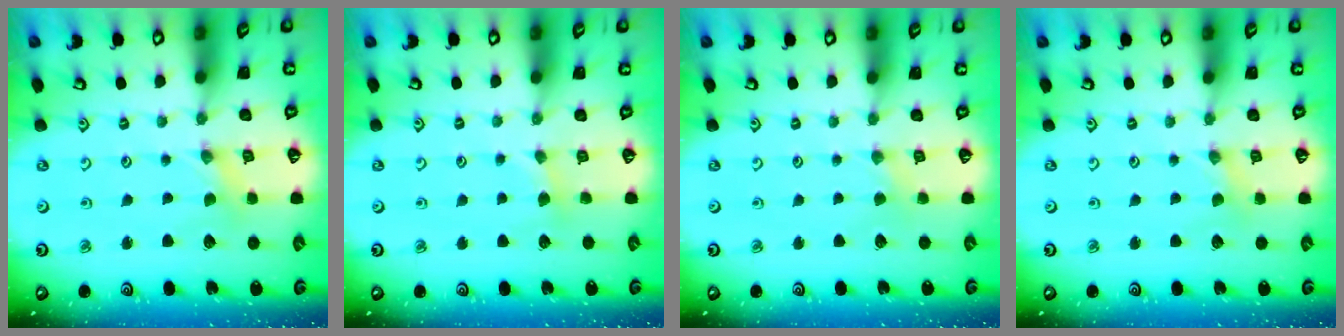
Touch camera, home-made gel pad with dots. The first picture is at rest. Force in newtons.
{"total": 2.1, "press": 2.0, "slide": 0.4}
{"total": 1.4, "press": 1.4, "slide": 0.3}
{"total": 0.8, "press": 0.8, "slide": 0.2}